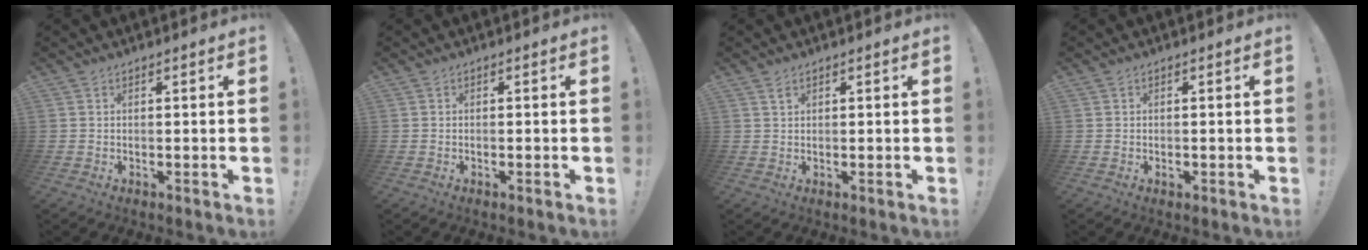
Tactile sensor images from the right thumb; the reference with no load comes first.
{"total": 0.5, "force": [-0.4, 0.0, 0.3], "torque": [-0.008, 0.002, -0.008]}
{"total": 1.5, "force": [0.9, 0.8, 1.0], "torque": [-0.016, 0.000, 0.016]}
{"total": 0.7, "force": [-0.4, 0.5, 0.2], "torque": [0.003, 0.001, -0.009]}